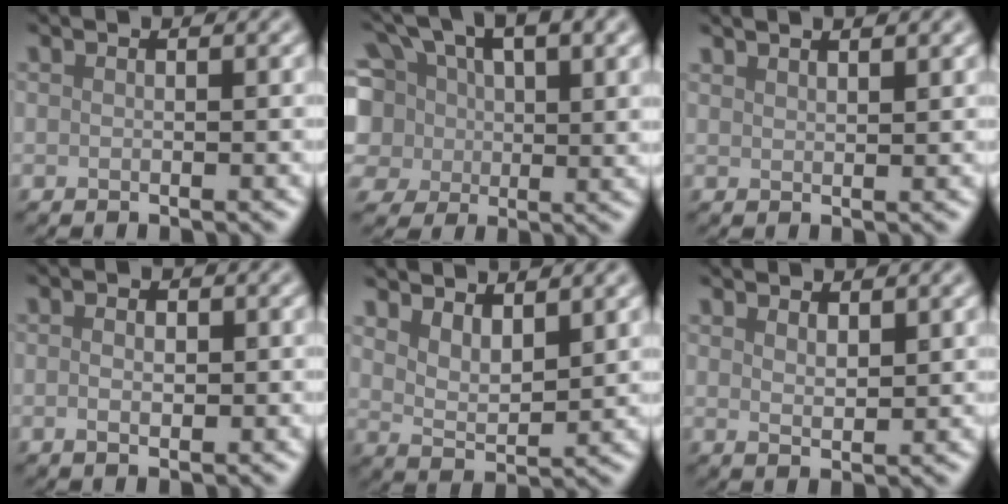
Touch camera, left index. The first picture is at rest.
{"total": 9.6, "force": [2.9, 6.5, 6.4], "torque": [-0.142, 0.007, 0.049]}
{"total": 1.6, "force": [1.5, 0.2, 0.6], "torque": [-0.004, 0.002, 0.021]}
{"total": 2.1, "force": [0.1, 1.3, 1.7], "torque": [-0.013, 0.002, -0.008]}
{"total": 3.3, "force": [2.4, 1.2, 1.9], "torque": [-0.040, -0.007, 0.047]}
{"total": 1.5, "force": [1.1, 0.5, 0.9], "torque": [-0.018, -0.004, 0.025]}